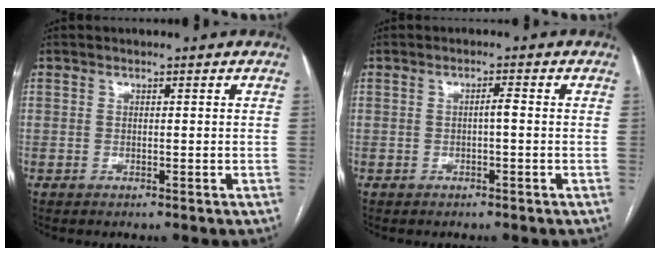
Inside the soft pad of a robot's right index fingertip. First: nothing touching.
{"total": 1.3, "force": [-0.2, 0.1, 1.3], "torque": [-0.020, 0.003, -0.004]}